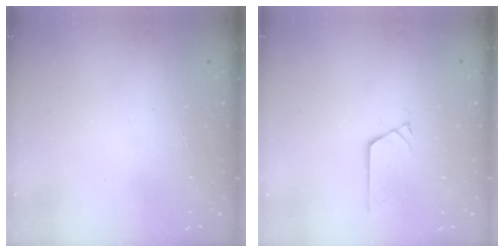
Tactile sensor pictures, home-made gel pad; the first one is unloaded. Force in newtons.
{"total": 3.4, "press": 3.4, "slide": 0.4}